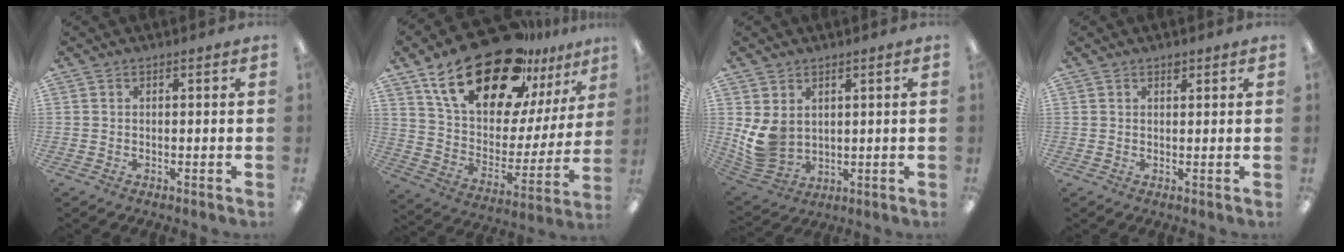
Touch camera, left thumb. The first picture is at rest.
{"total": 27.0, "force": [18.9, 11.5, 15.5], "torque": [-0.272, -0.114, 0.327]}
{"total": 8.7, "force": [1.9, 6.9, 4.9], "torque": [-0.120, -0.007, 0.041]}
{"total": 1.2, "force": [1.0, 0.5, 0.5], "torque": [-0.002, -0.003, 0.016]}